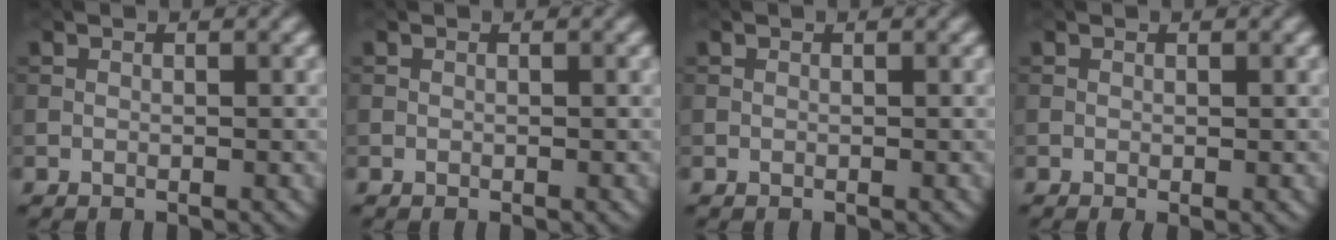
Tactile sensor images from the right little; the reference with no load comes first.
{"total": 0.0}
{"total": 0.0}
{"total": 0.6, "force": [0.1, 0.2, 0.6], "torque": [-0.012, 0.000, 0.001]}